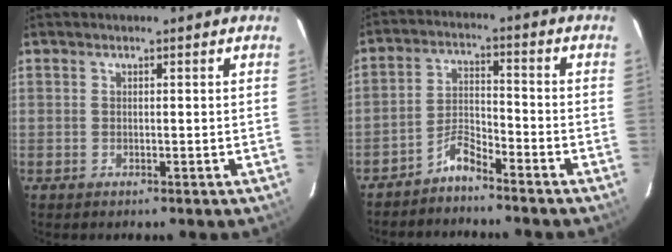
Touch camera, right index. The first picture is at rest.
{"total": 4.6, "force": [-4.1, 0.8, 1.8], "torque": [-0.045, 0.019, -0.080]}